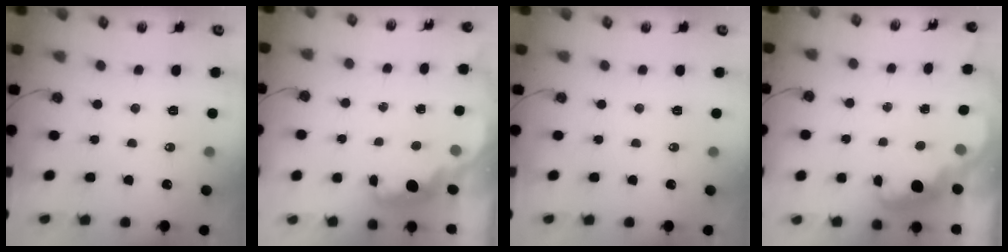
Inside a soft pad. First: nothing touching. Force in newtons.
{"total": 2.1, "press": 2.0, "slide": 0.7}
{"total": 0.0}
{"total": 2.7, "press": 2.6, "slide": 0.5}